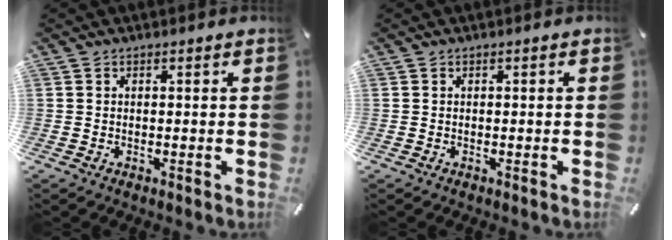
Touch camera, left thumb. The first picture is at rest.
{"total": 0.0}